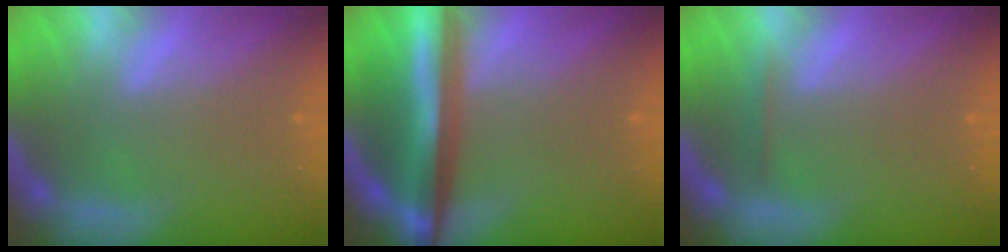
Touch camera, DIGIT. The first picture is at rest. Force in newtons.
{"total": 9.4}
{"total": 0.9}